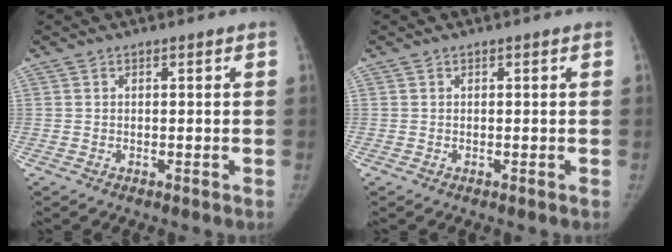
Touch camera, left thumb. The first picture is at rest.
{"total": 0.0}